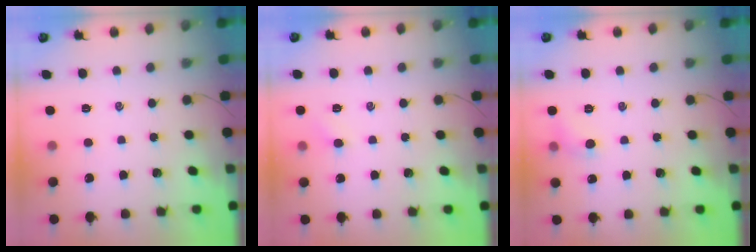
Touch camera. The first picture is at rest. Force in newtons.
{"total": 3.1, "press": 2.9, "slide": 1.0}
{"total": 5.4, "press": 5.2, "slide": 1.7}